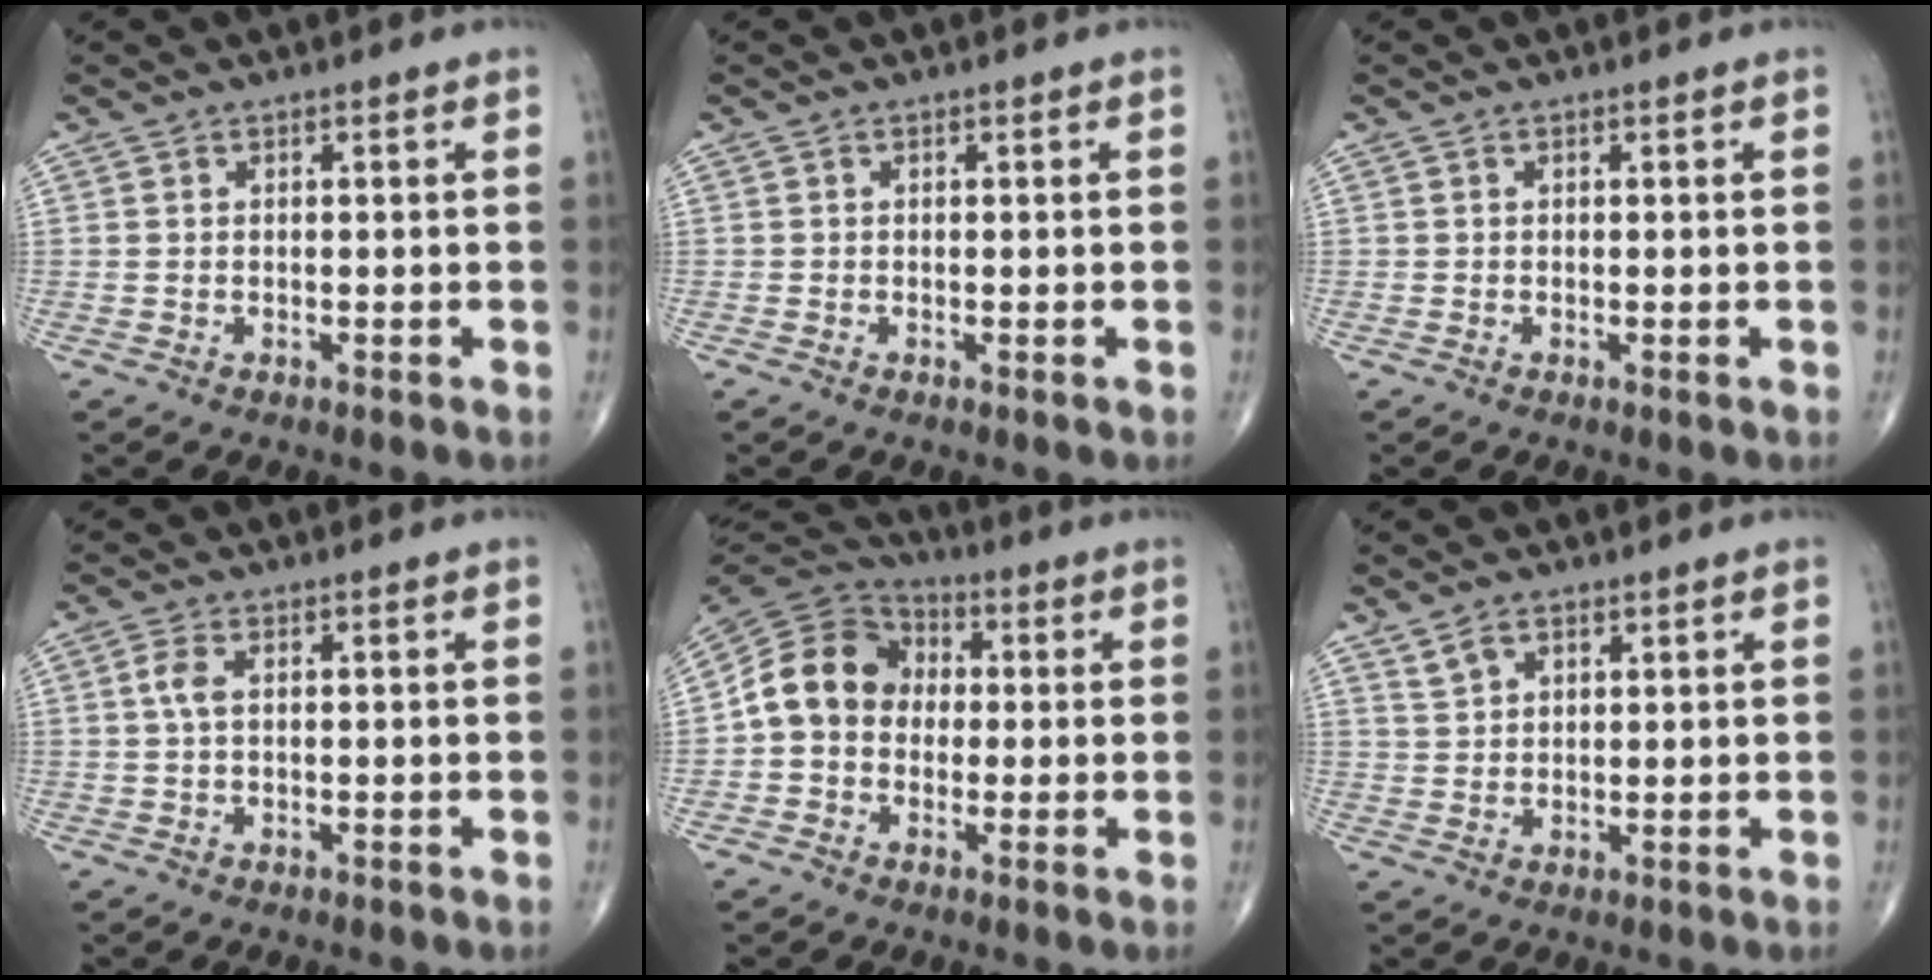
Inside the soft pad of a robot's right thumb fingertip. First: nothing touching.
{"total": 0.0}
{"total": 0.0}
{"total": 2.5, "force": [0.4, 1.2, 2.1], "torque": [-0.052, 0.008, 0.005]}
{"total": 12.1, "force": [0.0, 10.2, 6.5], "torque": [-0.101, 0.035, -0.015]}
{"total": 3.3, "force": [2.2, 2.0, 1.4], "torque": [-0.018, -0.007, 0.047]}